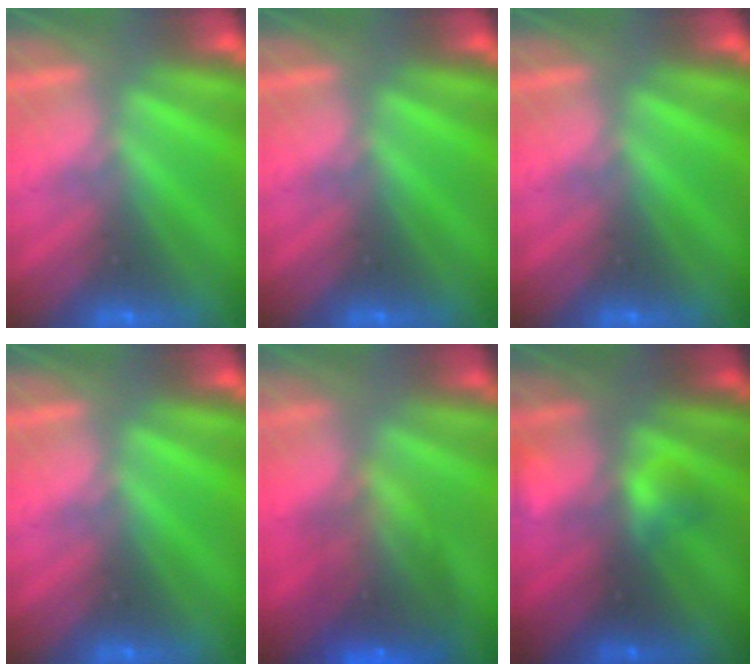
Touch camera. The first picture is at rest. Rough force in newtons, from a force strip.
{"total": 0.0}
{"total": 0.0}
{"total": 0.0}
{"total": 7.1}
{"total": 2.3}